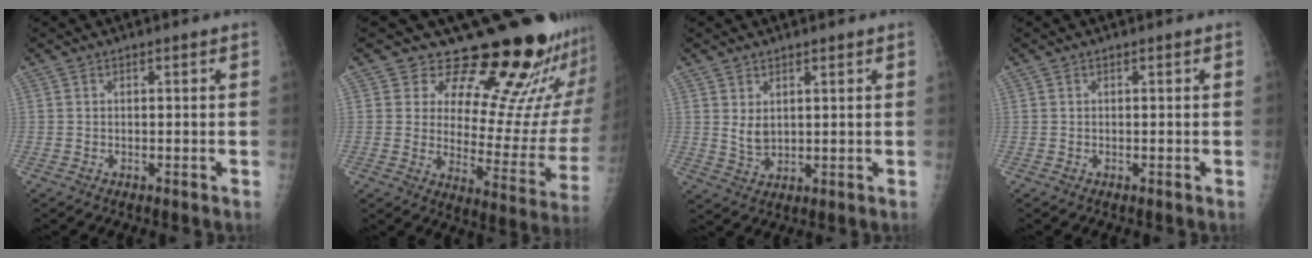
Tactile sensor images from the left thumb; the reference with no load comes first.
{"total": 23.8, "force": [18.8, 8.5, 12.0], "torque": [-0.126, -0.140, 0.244]}
{"total": 3.7, "force": [1.6, 2.4, 2.3], "torque": [-0.034, -0.018, 0.038]}
{"total": 0.0}